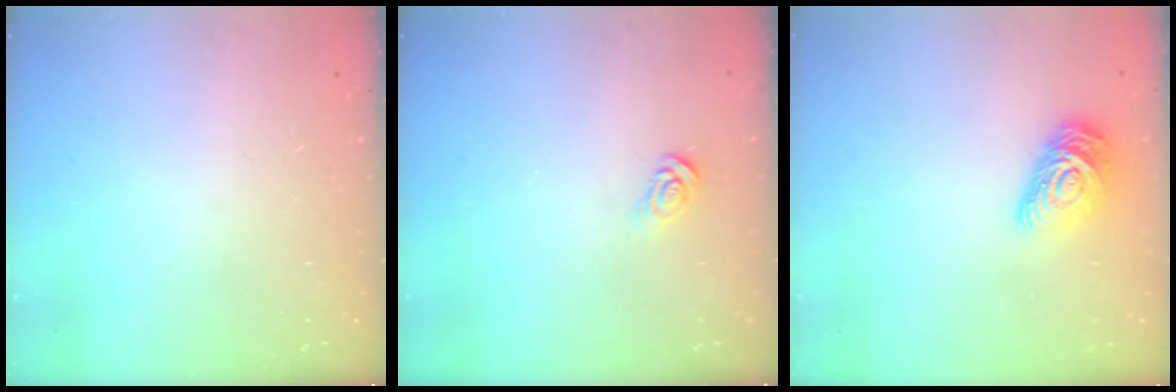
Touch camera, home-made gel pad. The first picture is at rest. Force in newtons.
{"total": 4.3, "press": 4.3, "slide": 0.4}
{"total": 12.2, "press": 12.2, "slide": 0.6}